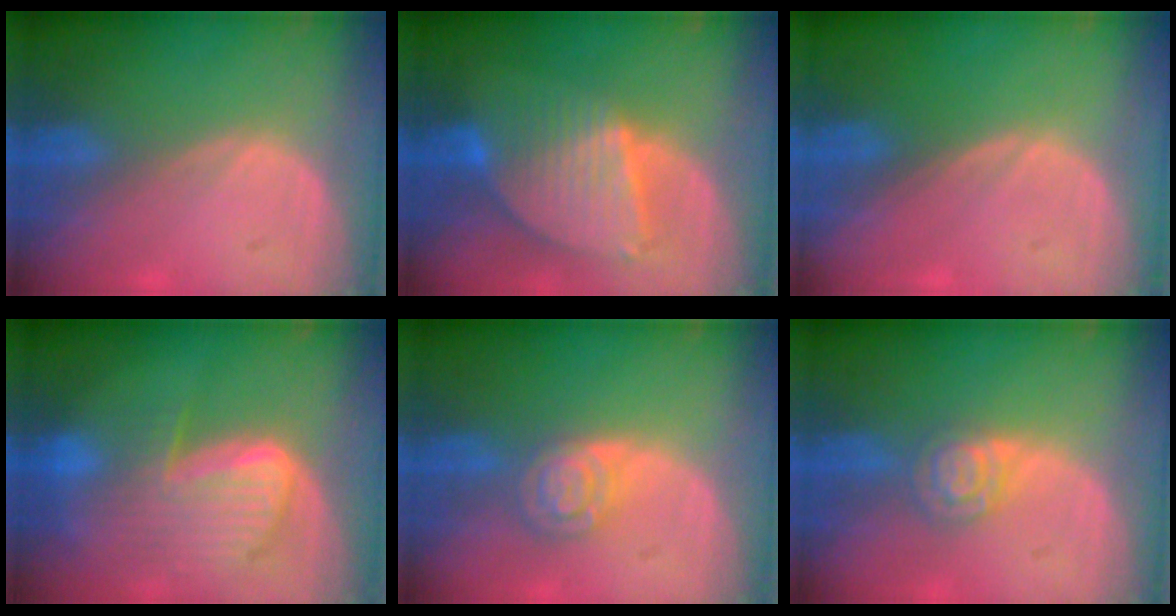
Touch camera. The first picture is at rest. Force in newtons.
{"total": 8.6, "press": 7.5, "slide": 4.1}
{"total": 0.0}
{"total": 9.9, "press": 8.5, "slide": 5.1}
{"total": 5.5, "press": 4.8, "slide": 2.6}
{"total": 4.8, "press": 4.2, "slide": 2.3}